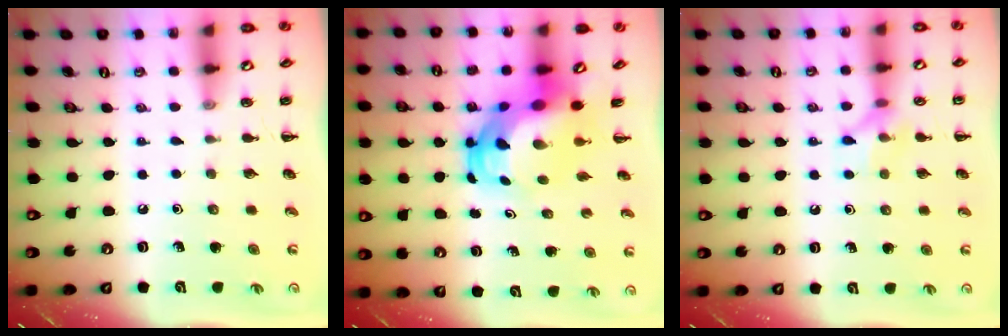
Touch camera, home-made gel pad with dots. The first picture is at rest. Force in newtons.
{"total": 7.9, "press": 7.5, "slide": 2.4}
{"total": 7.5, "press": 7.5, "slide": 0.9}